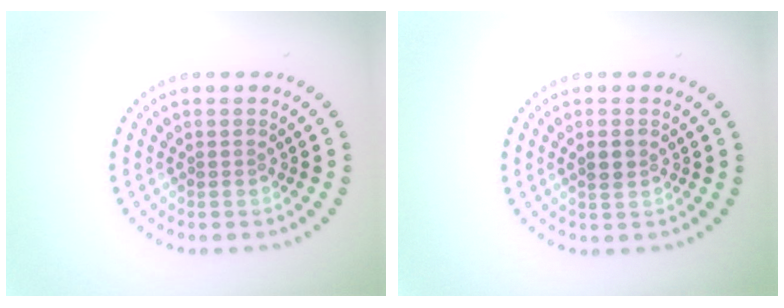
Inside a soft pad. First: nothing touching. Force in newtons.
{"total": 1.3, "press": 1.3, "slide": 0.3}